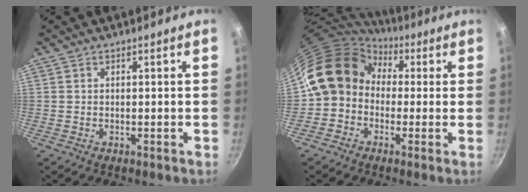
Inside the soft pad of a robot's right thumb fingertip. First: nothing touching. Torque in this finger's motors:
{"motor_torque": [-0.26, 1.14, 0.98, -0.76, 0.45]}